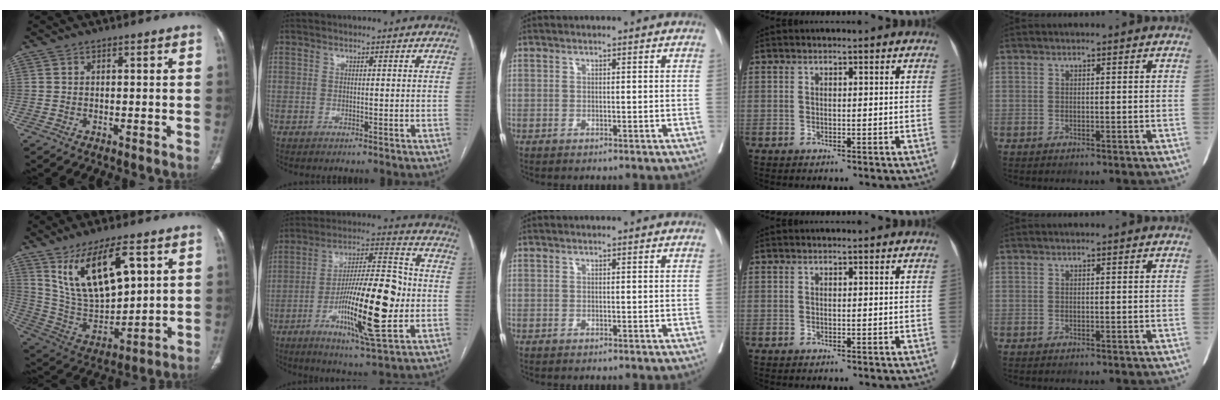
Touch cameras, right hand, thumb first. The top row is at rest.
{"thumb": {"total": 17.7, "force": [7.9, 7.8, 13.8], "torque": [-0.224, -0.030, 0.166]}, "index": {"total": 19.0, "force": [-4.1, 2.8, 18.3], "torque": [-0.324, -0.003, -0.064]}}